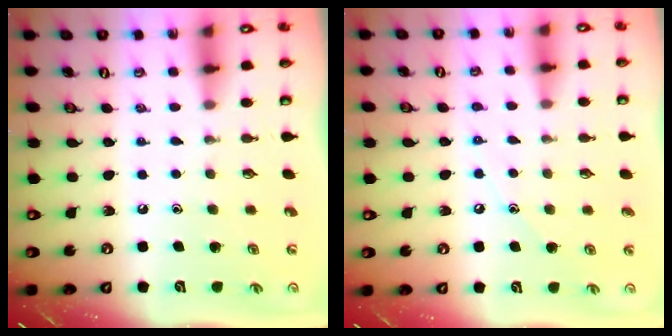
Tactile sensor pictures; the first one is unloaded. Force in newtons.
{"total": 5.7, "press": 5.7, "slide": 0.6}